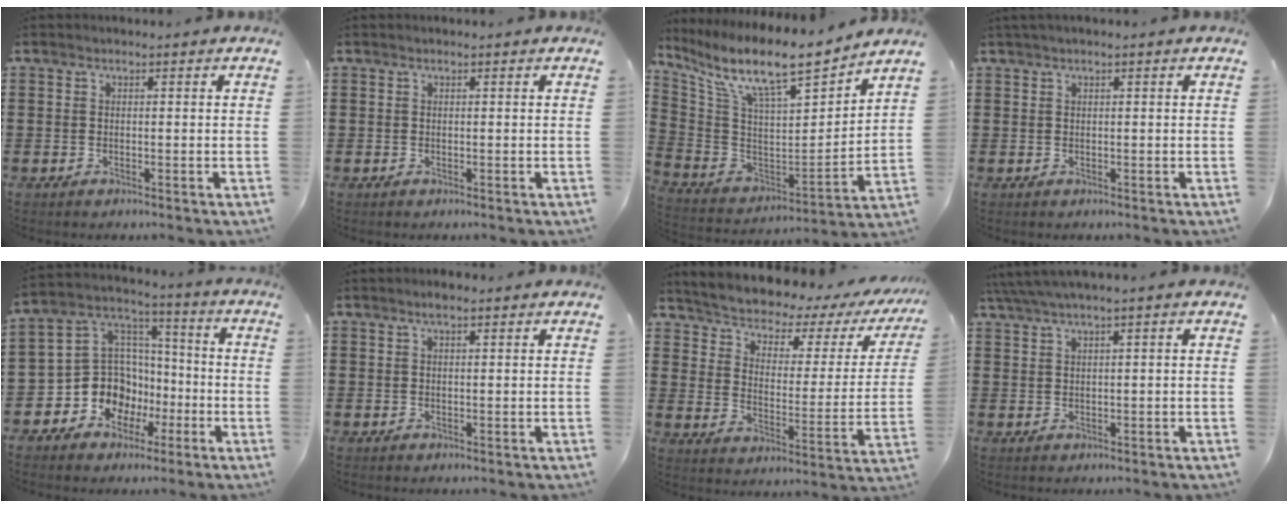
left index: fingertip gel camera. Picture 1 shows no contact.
{"total": 0.0}
{"total": 11.2, "force": [8.8, 1.7, 6.6], "torque": [-0.157, -0.063, 0.145]}
{"total": 0.6, "force": [0.1, -0.1, 0.6], "torque": [-0.011, -0.002, 0.002]}
{"total": 10.4, "force": [-4.0, 9.3, 2.5], "torque": [-0.096, 0.001, -0.069]}
{"total": 1.7, "force": [1.0, 0.2, 1.3], "torque": [-0.026, 0.001, 0.017]}
{"total": 2.9, "force": [2.5, 0.8, 1.3], "torque": [-0.046, -0.032, 0.031]}
{"total": 1.9, "force": [0.8, -0.3, 1.7], "torque": [-0.031, -0.002, 0.013]}